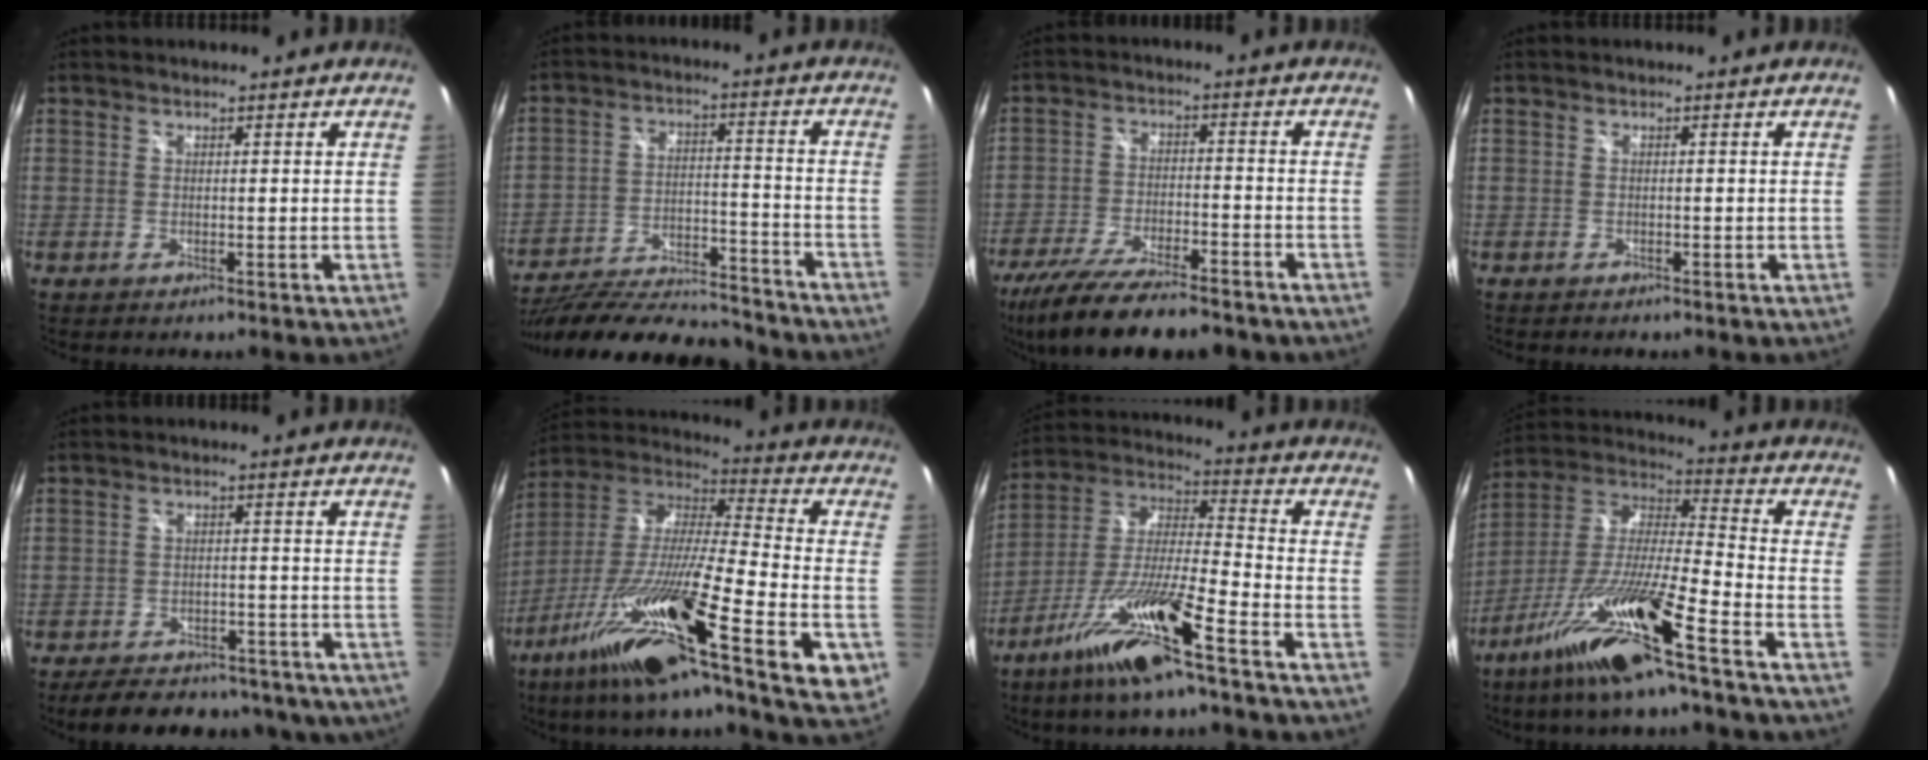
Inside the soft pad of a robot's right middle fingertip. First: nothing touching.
{"total": 25.6, "force": [-22.2, 5.7, 11.4], "torque": [-0.211, -0.038, -0.322]}
{"total": 18.4, "force": [-15.0, 4.1, 9.8], "torque": [-0.197, -0.041, -0.242]}
{"total": 1.0, "force": [-1.0, 0.1, 0.2], "torque": [-0.009, -0.005, -0.015]}
{"total": 16.4, "force": [-13.1, 7.0, 6.9], "torque": [-0.140, 0.008, -0.159]}
{"total": 28.1, "force": [-14.3, 2.3, 24.1], "torque": [-0.395, -0.067, -0.258]}
{"total": 16.0, "force": [-10.4, 0.8, 12.1], "torque": [-0.238, -0.014, -0.196]}
{"total": 18.6, "force": [-12.2, 0.5, 14.1], "torque": [-0.268, -0.027, -0.229]}